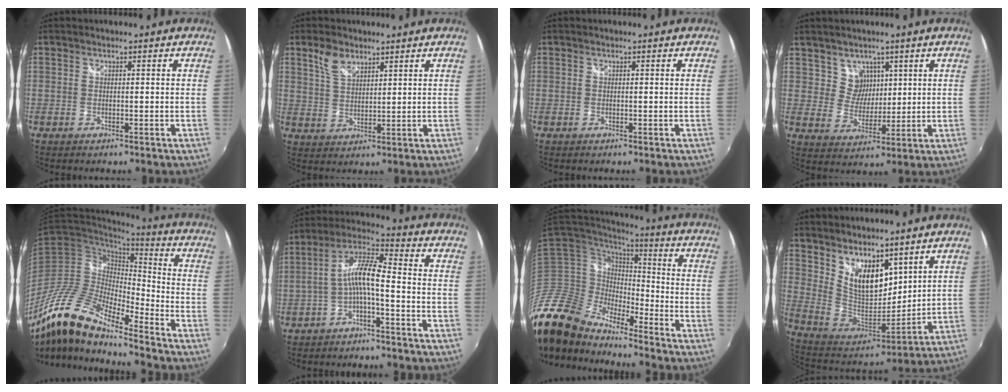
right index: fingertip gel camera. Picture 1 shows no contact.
{"total": 5.3, "force": [3.5, 2.8, 2.8], "torque": [-0.052, 0.008, 0.070]}
{"total": 0.0}
{"total": 5.6, "force": [3.1, 4.7, 0.6], "torque": [-0.005, 0.005, 0.060]}
{"total": 16.6, "force": [-12.3, 3.8, 10.5], "torque": [-0.197, -0.018, -0.248]}
{"total": 8.2, "force": [-2.8, 1.7, 7.5], "torque": [-0.173, 0.020, -0.053]}
{"total": 19.1, "force": [-16.0, 6.5, 8.1], "torque": [-0.177, -0.020, -0.321]}
{"total": 14.5, "force": [8.8, 7.6, 8.7], "torque": [-0.156, -0.003, 0.175]}